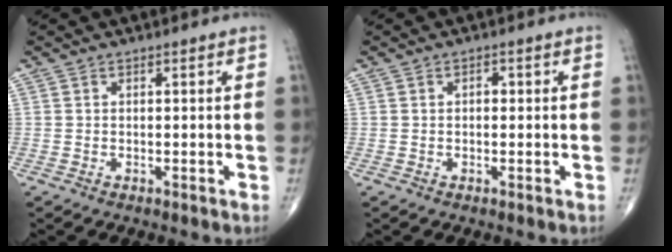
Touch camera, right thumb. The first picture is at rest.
{"total": 1.1, "force": [0.1, 0.7, 0.8], "torque": [-0.010, 0.003, 0.000]}